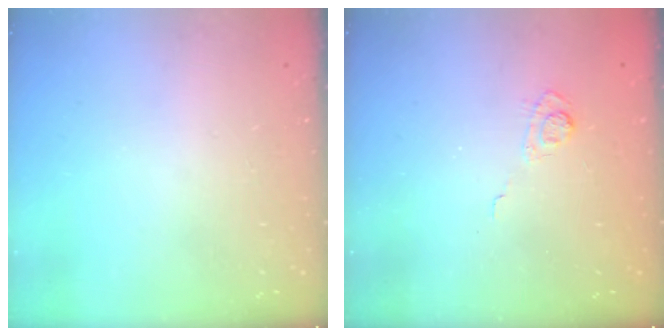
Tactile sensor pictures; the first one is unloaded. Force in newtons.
{"total": 3.7, "press": 3.4, "slide": 1.5}